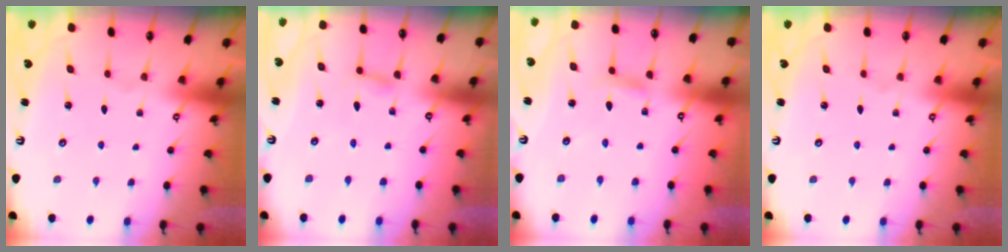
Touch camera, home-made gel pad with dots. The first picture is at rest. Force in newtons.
{"total": 3.0, "press": 3.0, "slide": 0.3}
{"total": 3.1, "press": 3.0, "slide": 0.3}
{"total": 0.0}